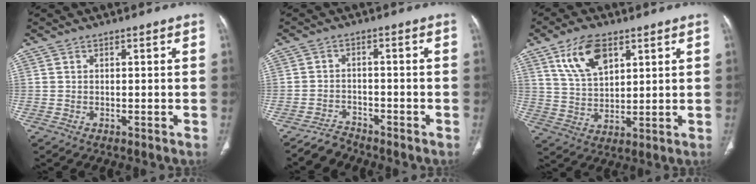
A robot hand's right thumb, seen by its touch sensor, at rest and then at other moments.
{"total": 3.3, "force": [-3.1, 0.8, -0.4], "torque": [0.007, 0.014, -0.058]}
{"total": 10.5, "force": [5.5, 5.5, 7.1], "torque": [-0.118, -0.020, 0.111]}